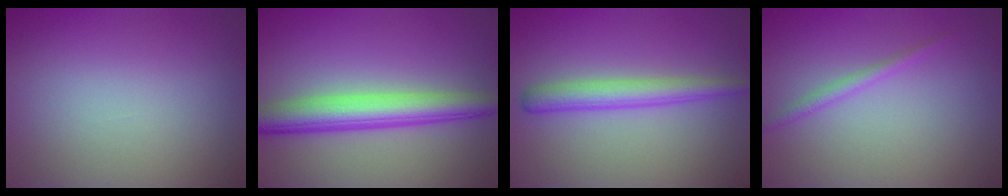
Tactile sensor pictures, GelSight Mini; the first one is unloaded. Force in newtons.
{"total": 5.5, "press": 5.5, "slide": 0.1}
{"total": 3.0, "press": 3.0, "slide": 0.2}
{"total": 1.2, "press": 1.2, "slide": 0.1}